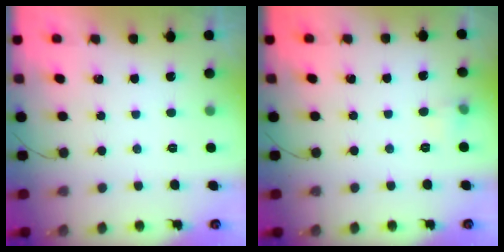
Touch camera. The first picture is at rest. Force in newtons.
{"total": 3.7, "press": 3.5, "slide": 1.0}